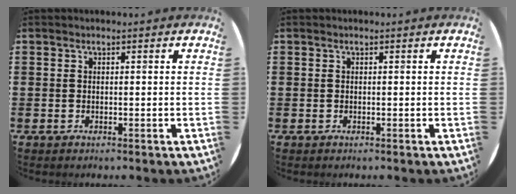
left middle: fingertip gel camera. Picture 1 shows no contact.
{"total": 0.0}